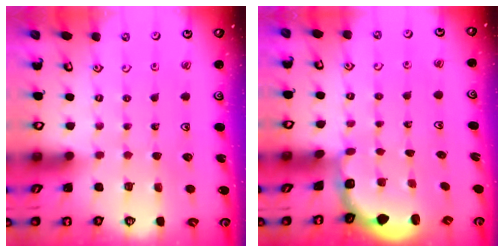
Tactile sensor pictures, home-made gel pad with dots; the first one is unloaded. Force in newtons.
{"total": 1.8, "press": 1.6, "slide": 0.7}